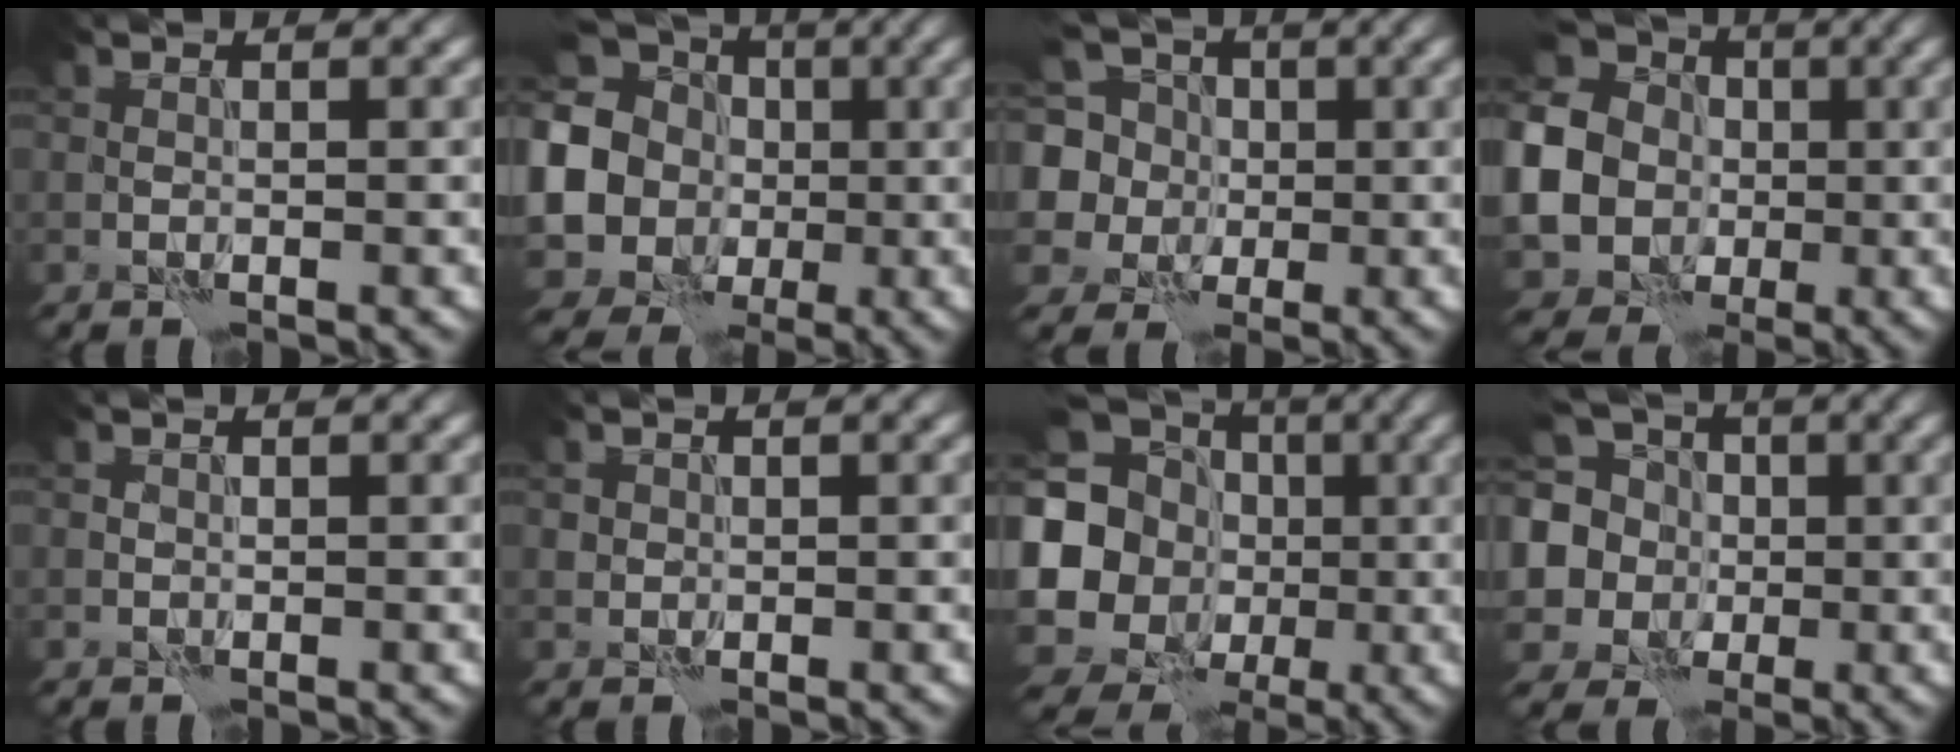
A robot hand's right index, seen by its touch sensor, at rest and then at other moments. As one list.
[{"total": 14.5, "force": [0.1, 13.2, 6.1], "torque": [-0.160, 0.018, -0.021]}, {"total": 8.9, "force": [1.6, 8.0, 3.6], "torque": [-0.099, 0.024, -0.005]}, {"total": 18.4, "force": [-1.3, 17.1, 6.7], "torque": [-0.189, -0.001, -0.053]}, {"total": 0.0}, {"total": 0.8, "force": [0.1, 0.8, 0.0], "torque": [0.004, -0.002, 0.001]}, {"total": 16.3, "force": [0.3, 15.0, 6.4], "torque": [-0.180, 0.008, -0.013]}, {"total": 8.5, "force": [0.9, 7.7, 3.6], "torque": [-0.092, 0.013, -0.014]}]